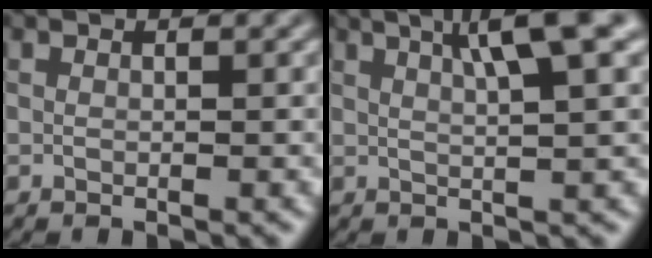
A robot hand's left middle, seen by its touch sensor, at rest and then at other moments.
{"total": 5.7, "force": [2.6, 0.9, 5.0], "torque": [-0.070, 0.010, 0.040]}